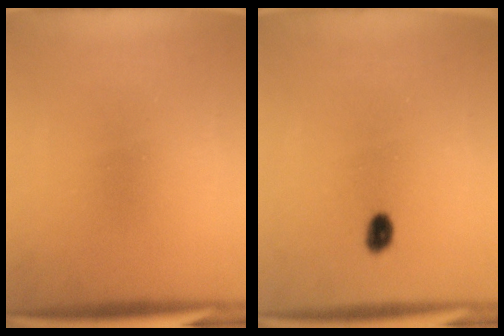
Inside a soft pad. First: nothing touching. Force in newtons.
{"total": 1.9}